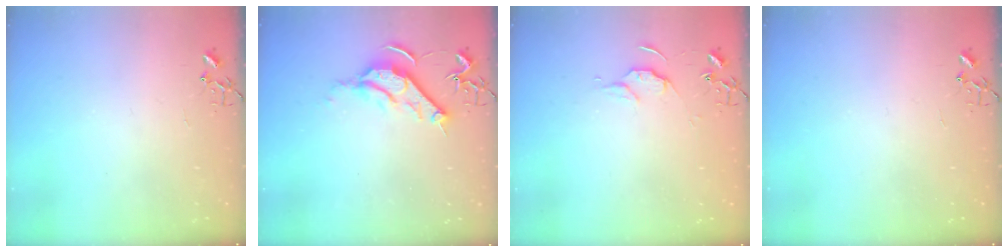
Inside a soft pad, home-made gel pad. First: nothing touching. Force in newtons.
{"total": 10.8, "press": 10.7, "slide": 1.1}
{"total": 6.3, "press": 6.3, "slide": 0.7}
{"total": 0.0}